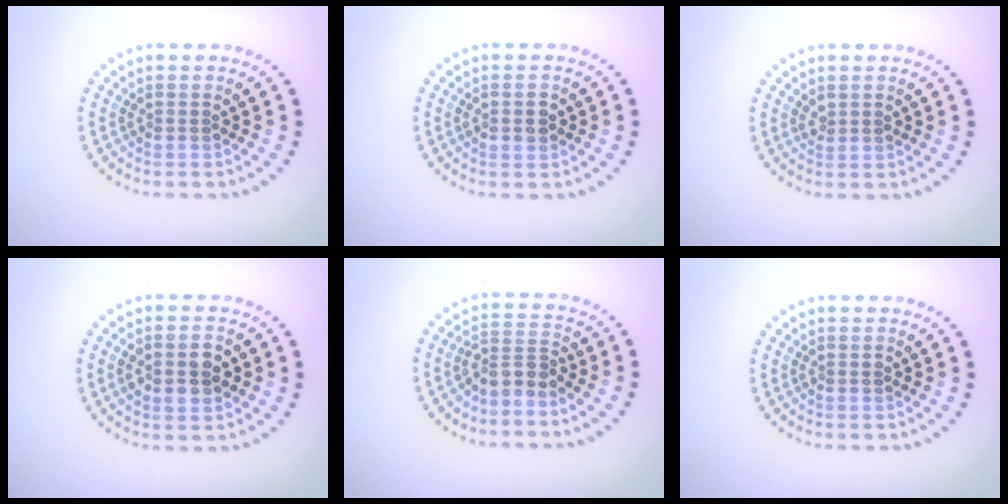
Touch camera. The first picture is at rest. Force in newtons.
{"total": 1.6, "press": 1.6, "slide": 0.2}
{"total": 0.9, "press": 0.9, "slide": 0.2}
{"total": 3.8, "press": 3.8, "slide": 0.3}
{"total": 2.6, "press": 1.9, "slide": 1.8}
{"total": 0.6, "press": 0.6, "slide": 0.0}